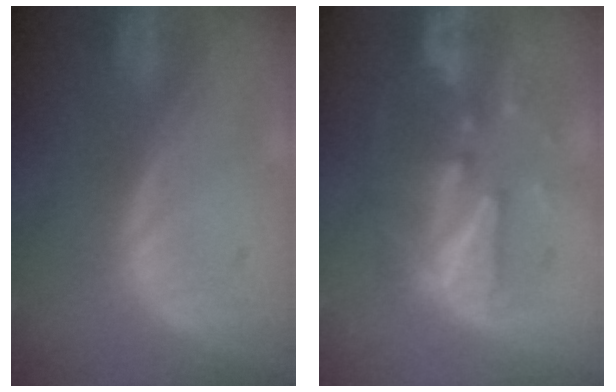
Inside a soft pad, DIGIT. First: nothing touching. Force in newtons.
{"total": 9.3, "press": 8.5, "slide": 3.7}